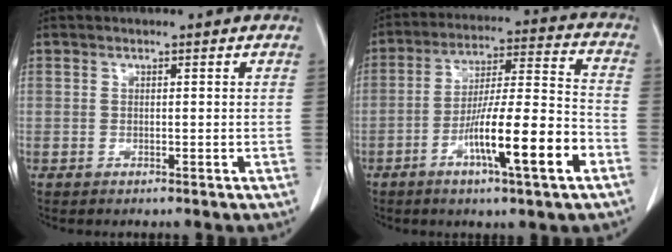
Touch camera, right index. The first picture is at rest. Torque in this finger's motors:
{"motor_torque": [1.88, -0.26, 1.05, 0.21]}